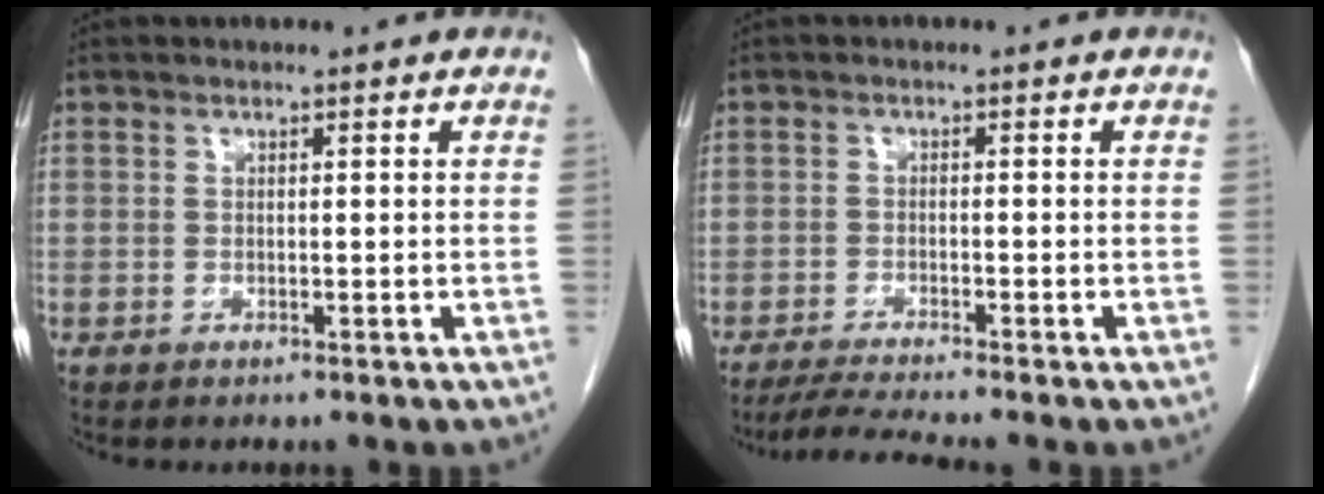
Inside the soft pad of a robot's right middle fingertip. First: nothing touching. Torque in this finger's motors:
{"motor_torque": [0.03, -0.03, 0.00, 0.00]}